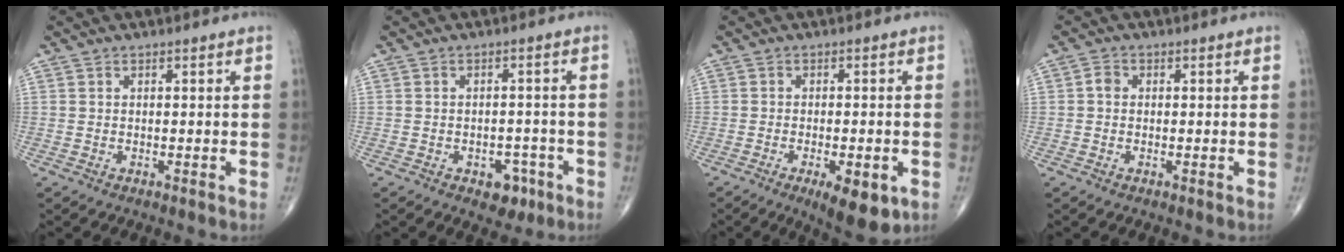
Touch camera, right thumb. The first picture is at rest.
{"total": 4.7, "force": [-2.4, 3.1, 2.5], "torque": [-0.010, 0.017, -0.027]}
{"total": 8.6, "force": [-3.6, 3.0, 7.2], "torque": [-0.094, -0.004, -0.046]}
{"total": 1.6, "force": [0.0, 1.3, 0.9], "torque": [-0.009, 0.003, -0.005]}